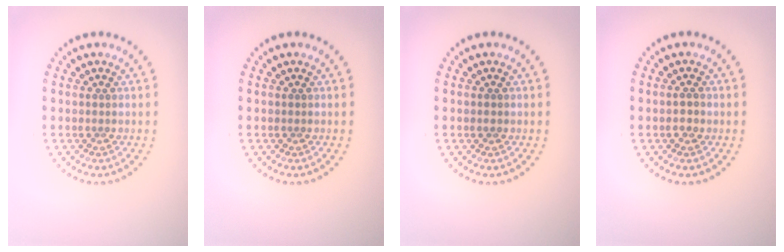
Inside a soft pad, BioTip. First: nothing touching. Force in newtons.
{"total": 0.0}
{"total": 0.7, "press": 0.7, "slide": 0.2}
{"total": 1.0, "press": 1.0, "slide": 0.1}